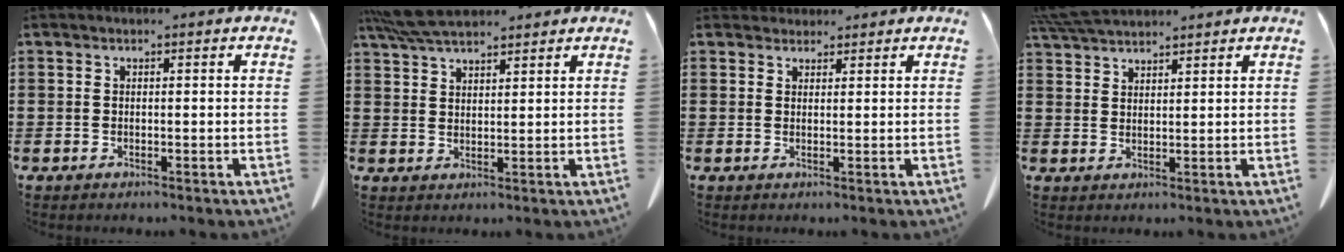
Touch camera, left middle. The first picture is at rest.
{"total": 5.9, "force": [5.2, 1.3, 2.5], "torque": [-0.064, -0.007, 0.099]}
{"total": 1.9, "force": [1.7, 0.8, 0.1], "torque": [0.001, 0.001, 0.033]}
{"total": 5.1, "force": [4.8, 0.7, 1.6], "torque": [-0.045, -0.010, 0.093]}